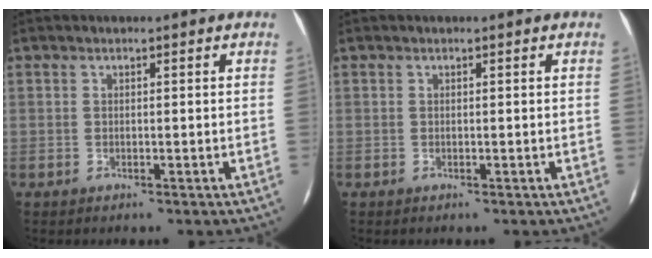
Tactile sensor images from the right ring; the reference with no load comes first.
{"total": 0.0}